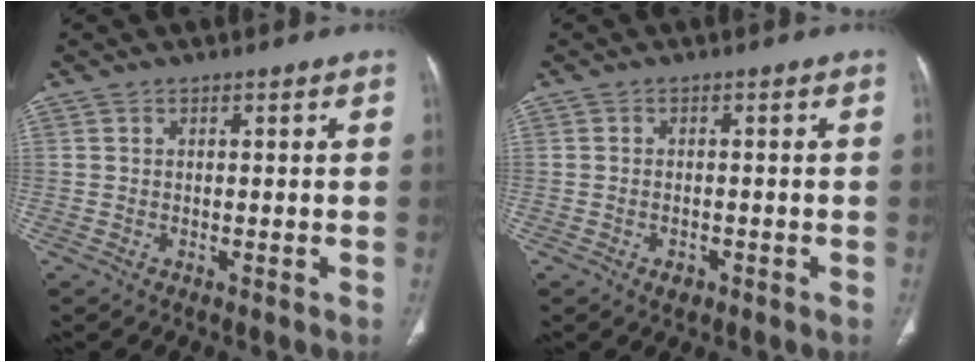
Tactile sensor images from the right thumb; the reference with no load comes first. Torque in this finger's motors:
{"motor_torque": [-0.61, -0.22, -0.19, -0.12, 0.07]}